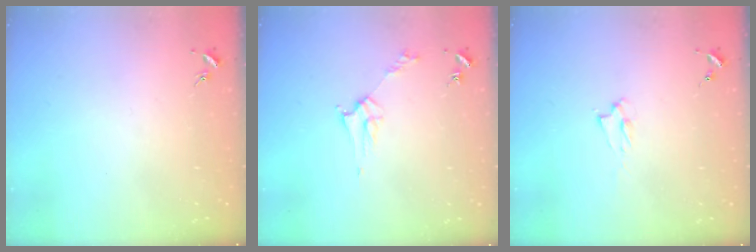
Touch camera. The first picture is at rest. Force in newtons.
{"total": 2.8, "press": 2.8, "slide": 0.3}
{"total": 1.4, "press": 1.3, "slide": 0.3}